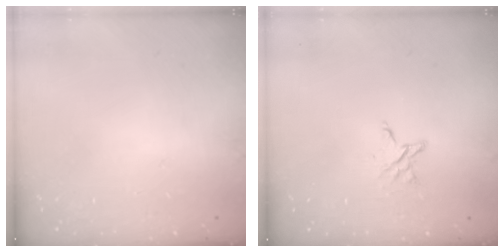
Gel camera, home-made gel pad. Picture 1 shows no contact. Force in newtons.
{"total": 3.3, "press": 3.3, "slide": 0.3}